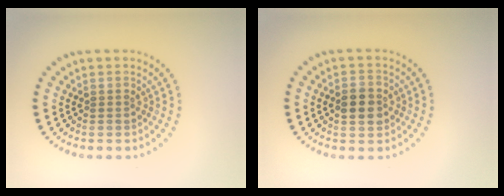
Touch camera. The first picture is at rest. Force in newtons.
{"total": 2.9, "press": 2.9, "slide": 0.2}